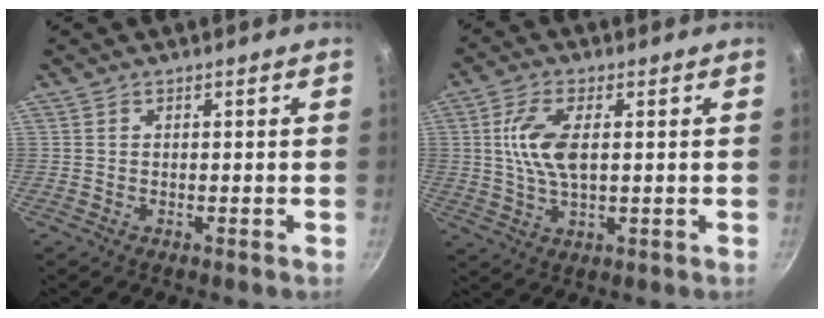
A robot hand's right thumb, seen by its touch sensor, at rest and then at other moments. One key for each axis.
{"total": 8.7, "fx": 1.3, "fy": 4.0, "fz": 7.6, "tx": -0.150, "ty": 0.002, "tz": 0.024}